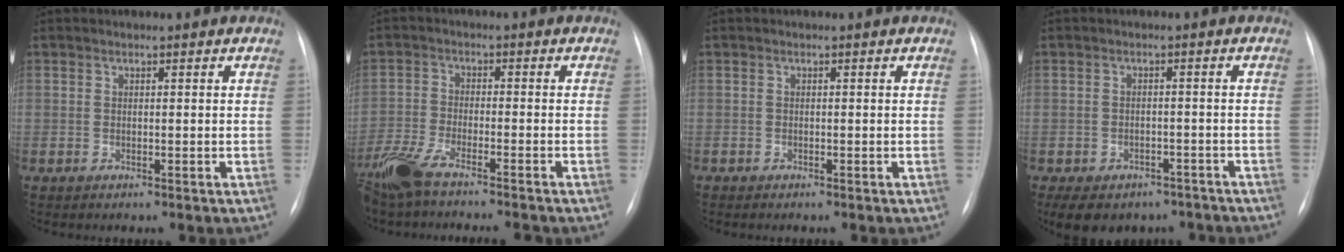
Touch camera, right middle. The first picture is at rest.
{"total": 10.1, "force": [-8.3, 1.1, 5.6], "torque": [-0.110, -0.020, -0.144]}
{"total": 0.0}
{"total": 14.1, "force": [-10.2, 8.3, 5.1], "torque": [-0.123, 0.001, -0.113]}